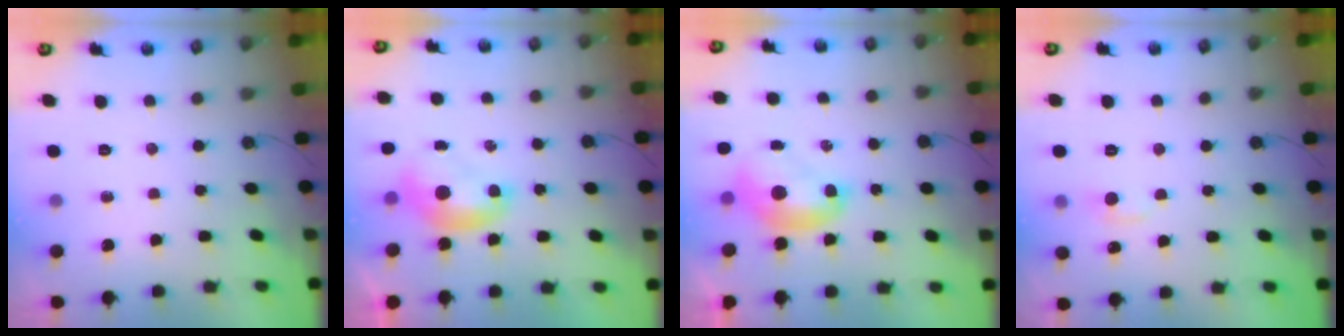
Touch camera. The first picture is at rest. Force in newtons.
{"total": 1.2, "press": 1.2, "slide": 0.0}
{"total": 2.0, "press": 2.0, "slide": 0.0}
{"total": 1.6, "press": 1.4, "slide": 0.7}